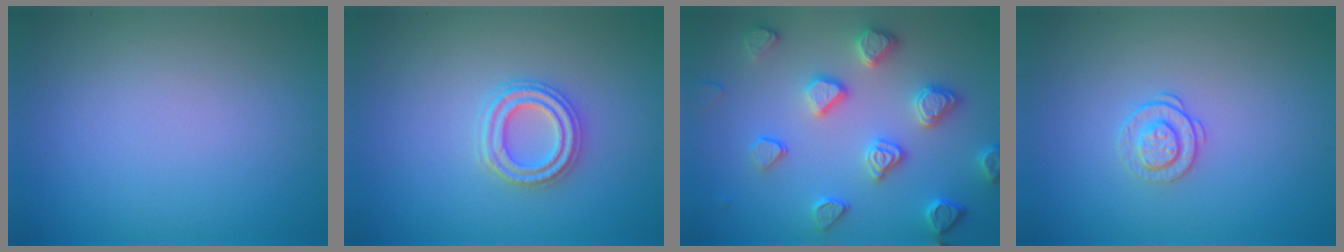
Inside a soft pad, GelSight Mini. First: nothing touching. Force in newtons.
{"total": 2.7, "press": 2.5, "slide": 0.9}
{"total": 4.6, "press": 4.2, "slide": 1.9}
{"total": 1.4, "press": 0.9, "slide": 1.0}